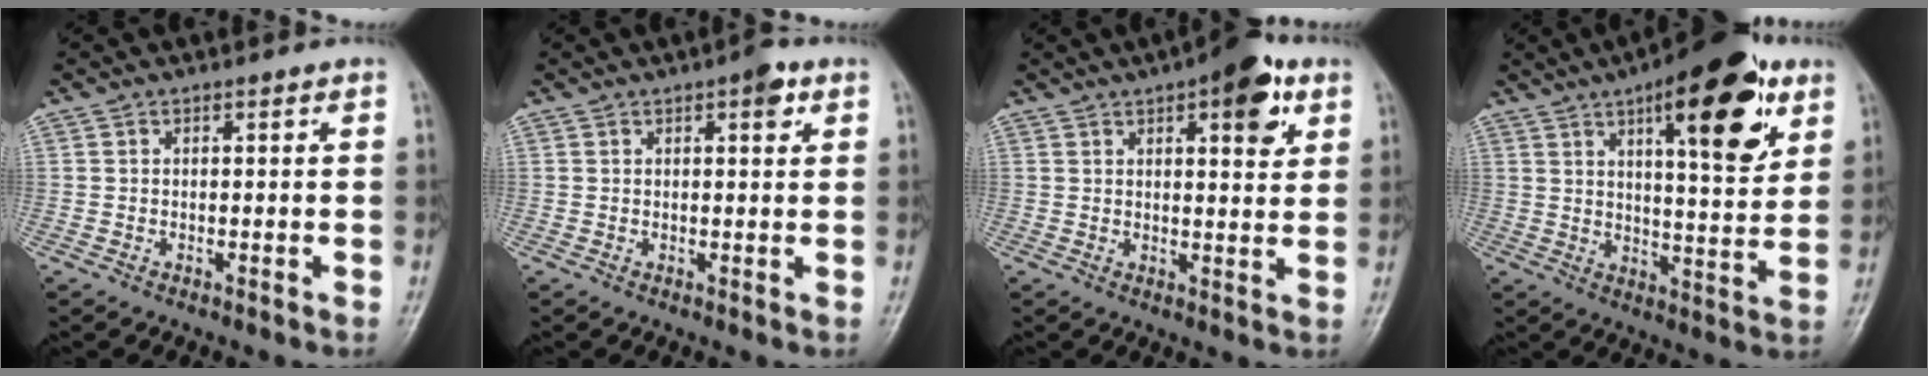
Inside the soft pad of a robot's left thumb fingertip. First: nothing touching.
{"total": 3.4, "force": [1.6, 1.3, 2.6], "torque": [-0.027, -0.001, 0.017]}
{"total": 10.2, "force": [4.8, 3.9, 8.1], "torque": [-0.084, -0.014, 0.059]}
{"total": 18.8, "force": [9.2, 6.3, 15.1], "torque": [-0.182, -0.030, 0.130]}